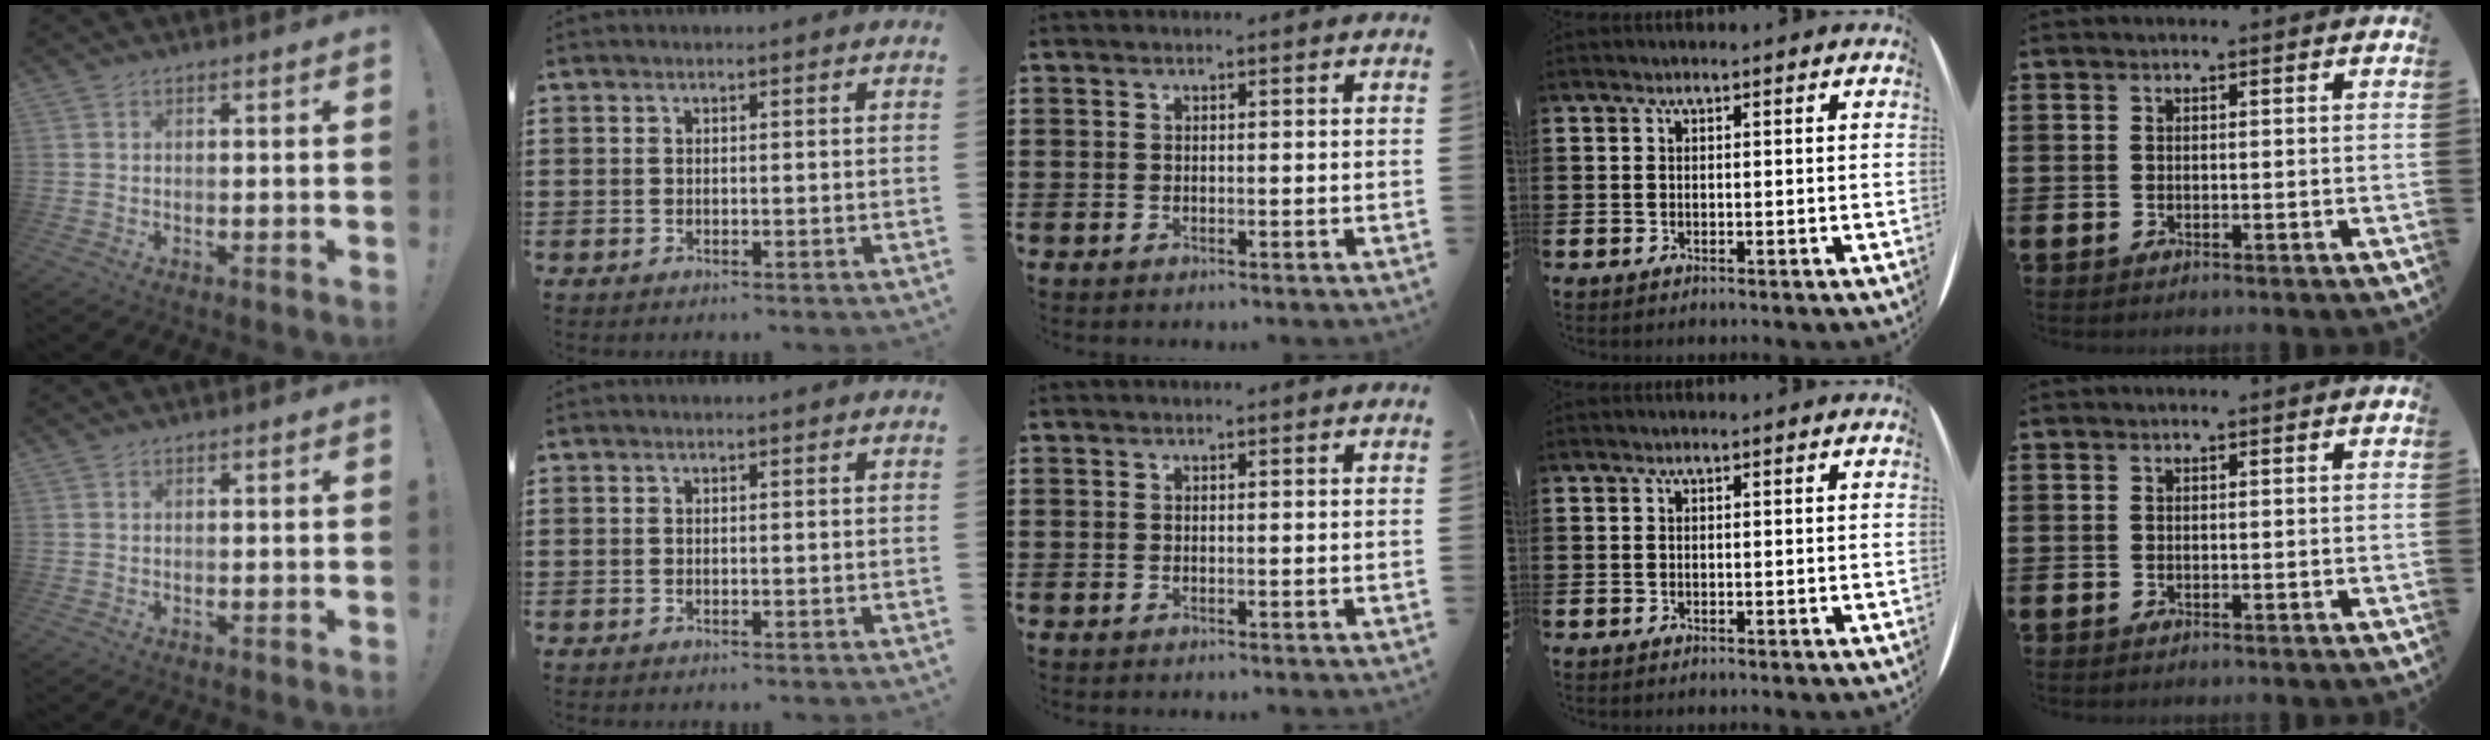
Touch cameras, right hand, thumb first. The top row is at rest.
{}